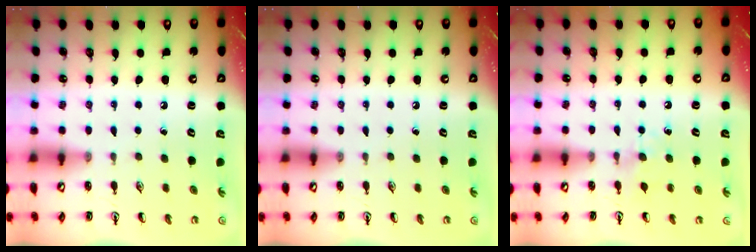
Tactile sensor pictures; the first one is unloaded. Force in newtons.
{"total": 0.0}
{"total": 5.0, "press": 5.0, "slide": 0.7}